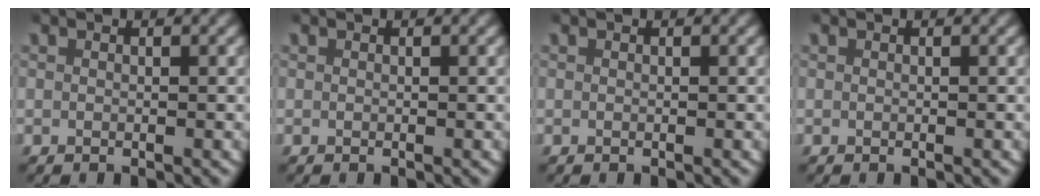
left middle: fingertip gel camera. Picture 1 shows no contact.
{"total": 0.0}
{"total": 0.0}
{"total": 0.0}